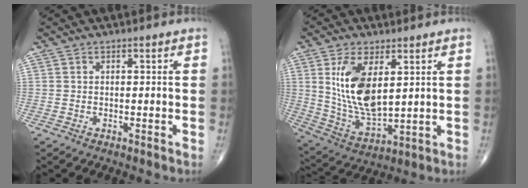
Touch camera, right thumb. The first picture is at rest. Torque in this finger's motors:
{"motor_torque": [1.49, 1.61, 1.68, 0.68, 0.38]}